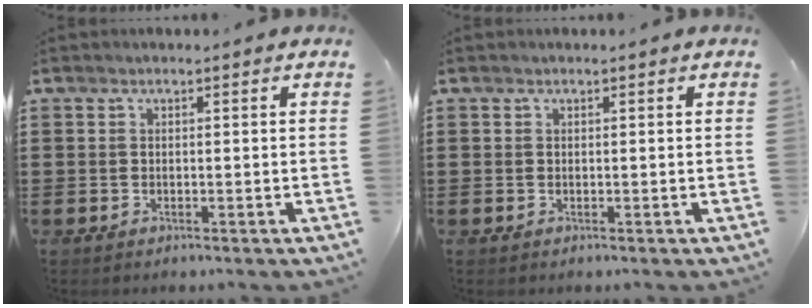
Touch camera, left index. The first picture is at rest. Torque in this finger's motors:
{"motor_torque": [-0.04, -0.01, 0.03, -0.01]}